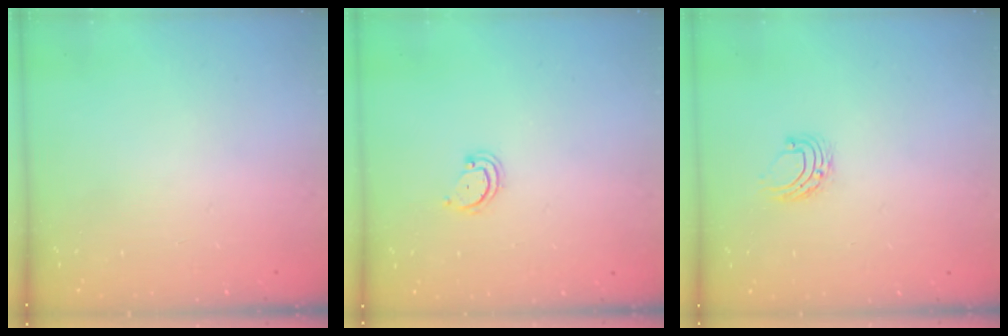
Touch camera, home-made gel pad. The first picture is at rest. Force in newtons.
{"total": 2.6, "press": 2.6, "slide": 0.3}
{"total": 4.9, "press": 4.9, "slide": 0.4}